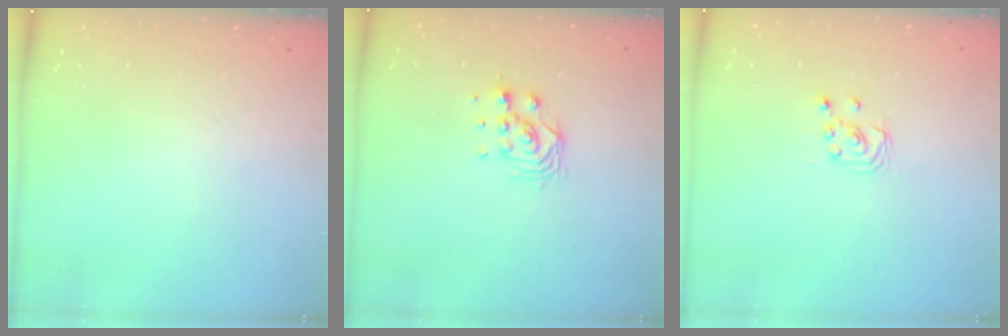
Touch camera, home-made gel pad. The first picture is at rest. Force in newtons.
{"total": 6.1, "press": 6.1, "slide": 0.9}
{"total": 2.4, "press": 2.4, "slide": 0.2}